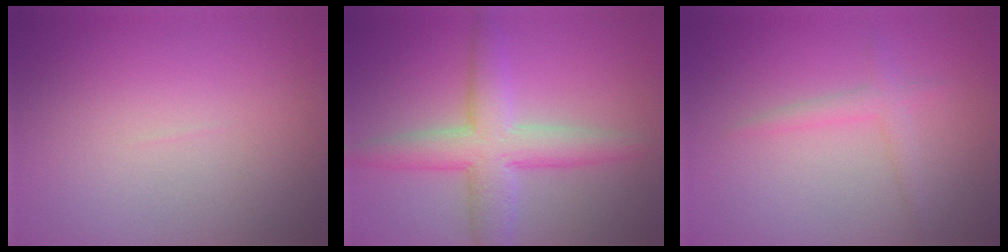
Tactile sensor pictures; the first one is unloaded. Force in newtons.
{"total": 5.4, "press": 5.4, "slide": 0.1}
{"total": 1.5, "press": 1.5, "slide": 0.1}